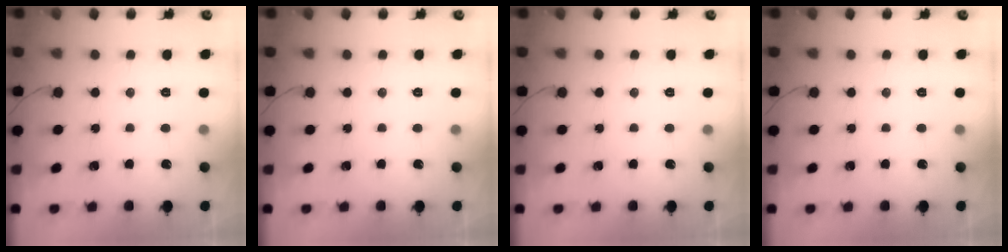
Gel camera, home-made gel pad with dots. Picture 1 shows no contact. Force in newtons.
{"total": 0.0}
{"total": 0.0}
{"total": 0.0}